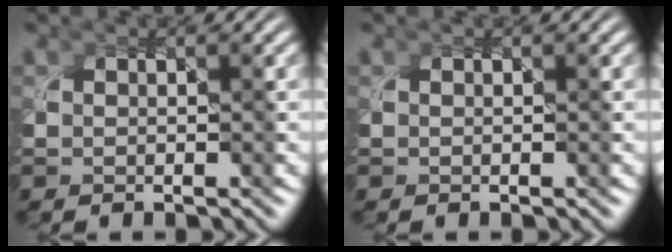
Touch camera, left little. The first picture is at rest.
{"total": 0.0}